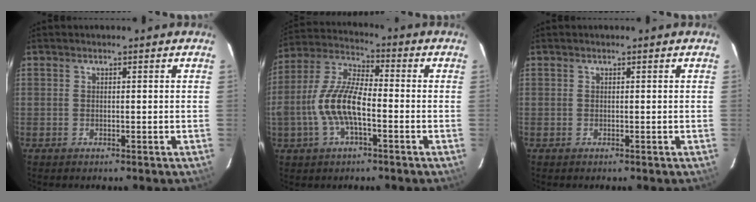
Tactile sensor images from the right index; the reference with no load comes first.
{"total": 12.1, "force": [-3.3, 4.7, 10.6], "torque": [-0.227, 0.005, -0.062]}
{"total": 0.0}